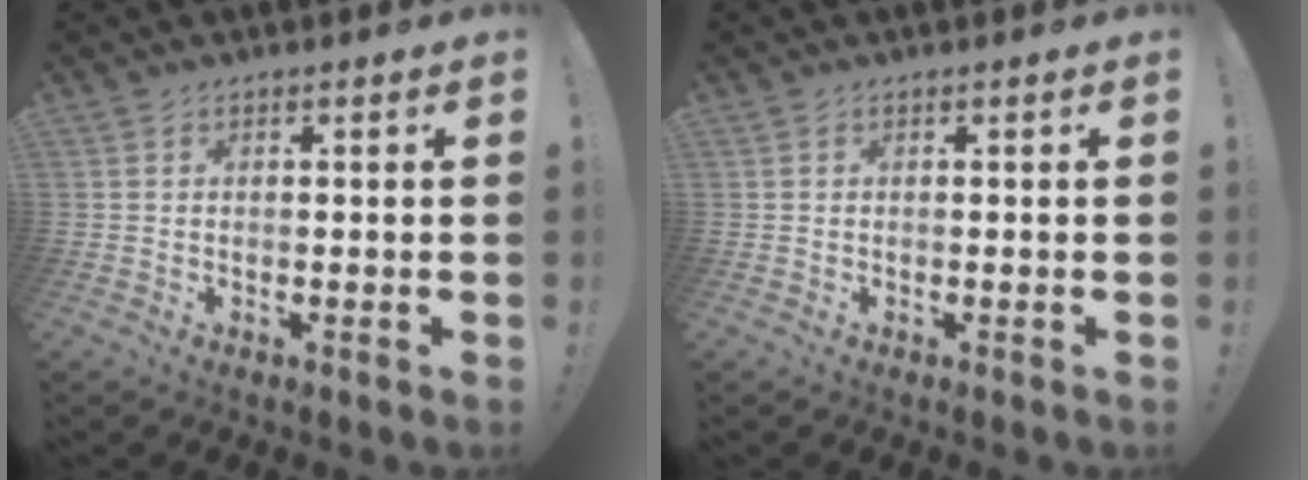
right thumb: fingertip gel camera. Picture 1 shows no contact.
{"total": 0.0}